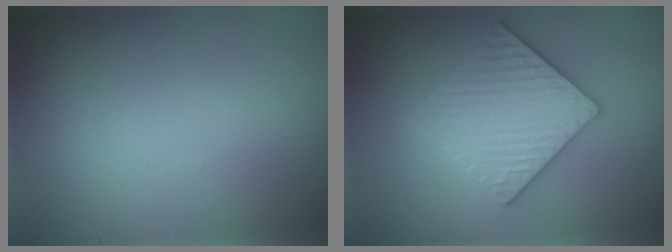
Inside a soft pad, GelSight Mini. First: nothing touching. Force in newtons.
{"total": 5.9, "press": 5.8, "slide": 1.0}